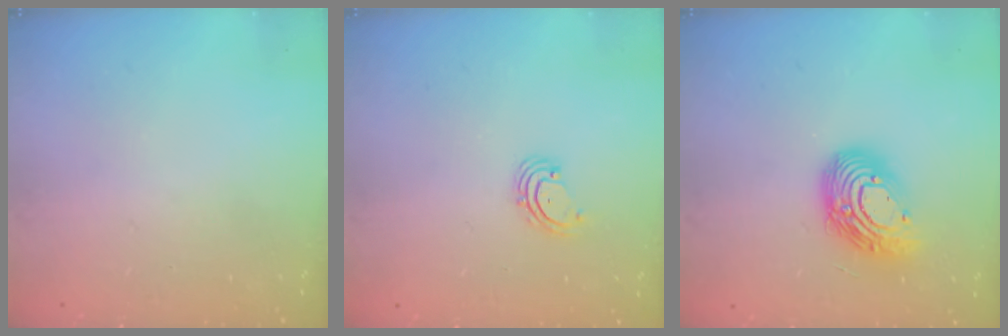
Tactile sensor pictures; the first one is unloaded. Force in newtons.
{"total": 2.0, "press": 2.0, "slide": 0.4}
{"total": 14.9, "press": 14.9, "slide": 1.3}